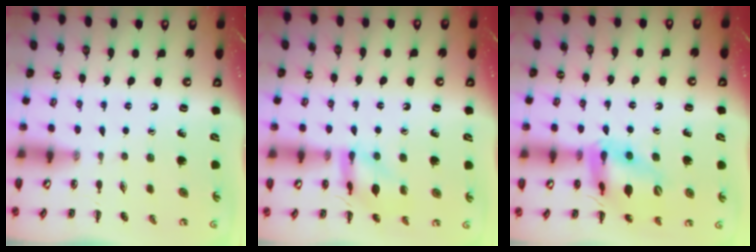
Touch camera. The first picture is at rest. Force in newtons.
{"total": 13.3, "press": 13.2, "slide": 1.2}
{"total": 17.8, "press": 17.4, "slide": 3.5}